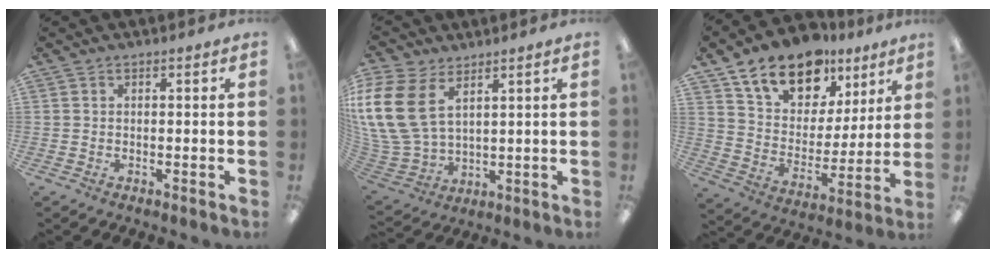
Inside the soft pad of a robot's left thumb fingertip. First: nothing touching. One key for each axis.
{"total": 16.3, "fx": 6.5, "fy": 10.4, "fz": 10.7, "tx": -0.261, "ty": -0.033, "tz": 0.122}
{"total": 16.9, "fx": 12.3, "fy": 9.8, "fz": 6.2, "tx": -0.121, "ty": -0.071, "tz": 0.226}